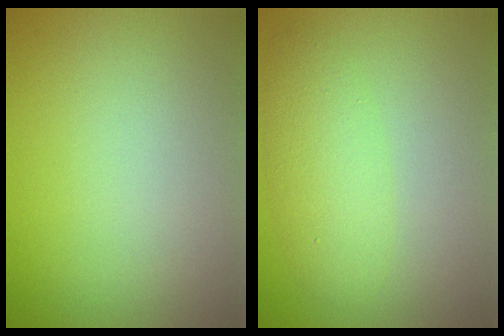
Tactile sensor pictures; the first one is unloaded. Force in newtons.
{"total": 3.4, "press": 3.4, "slide": 0.1}